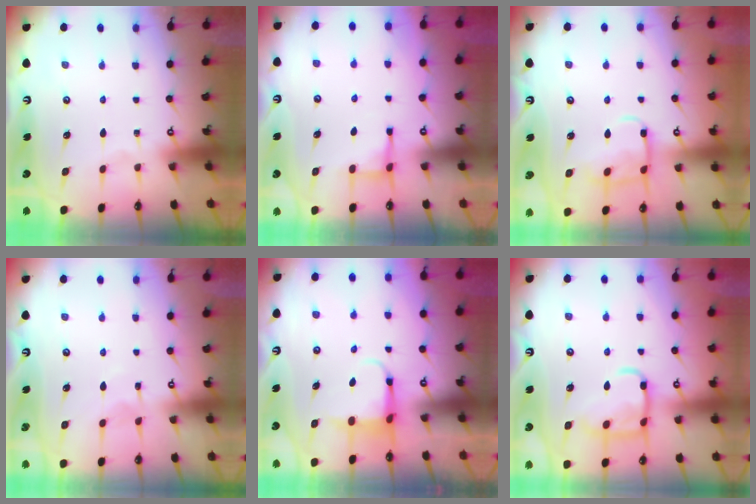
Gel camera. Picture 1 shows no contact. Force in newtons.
{"total": 3.7, "press": 3.7, "slide": 0.6}
{"total": 10.5, "press": 10.5, "slide": 1.0}
{"total": 5.8, "press": 5.8, "slide": 0.6}
{"total": 4.2, "press": 4.1, "slide": 1.0}
{"total": 12.0, "press": 12.0, "slide": 1.0}